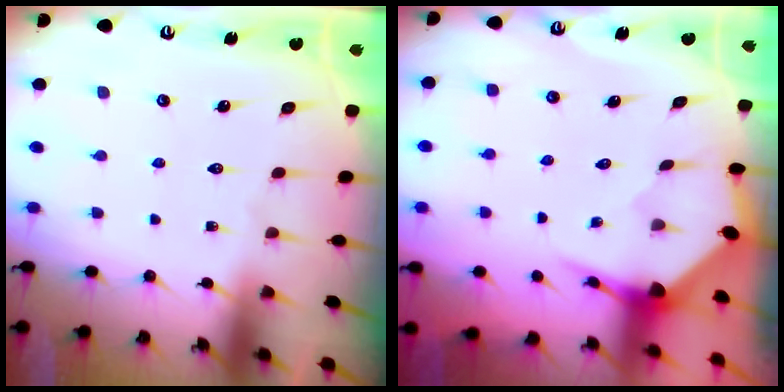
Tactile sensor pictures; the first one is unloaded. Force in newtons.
{"total": 3.7, "press": 3.7, "slide": 0.4}